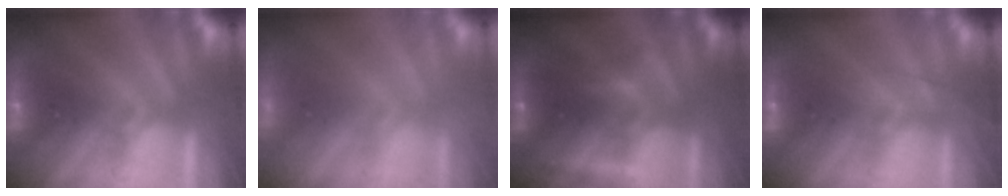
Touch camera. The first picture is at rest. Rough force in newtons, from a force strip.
{"total": 7.3}
{"total": 2.5}
{"total": 2.6}